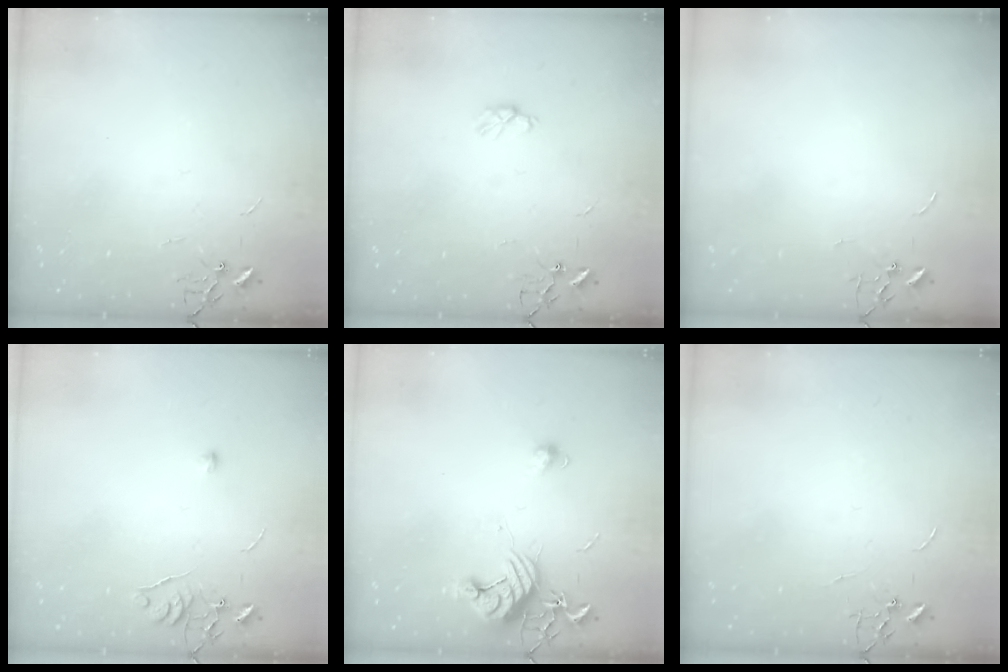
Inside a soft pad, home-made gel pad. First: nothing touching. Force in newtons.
{"total": 4.5, "press": 4.4, "slide": 0.8}
{"total": 0.0}
{"total": 5.7, "press": 5.7, "slide": 0.8}
{"total": 11.4, "press": 11.4, "slide": 0.8}
{"total": 0.0}